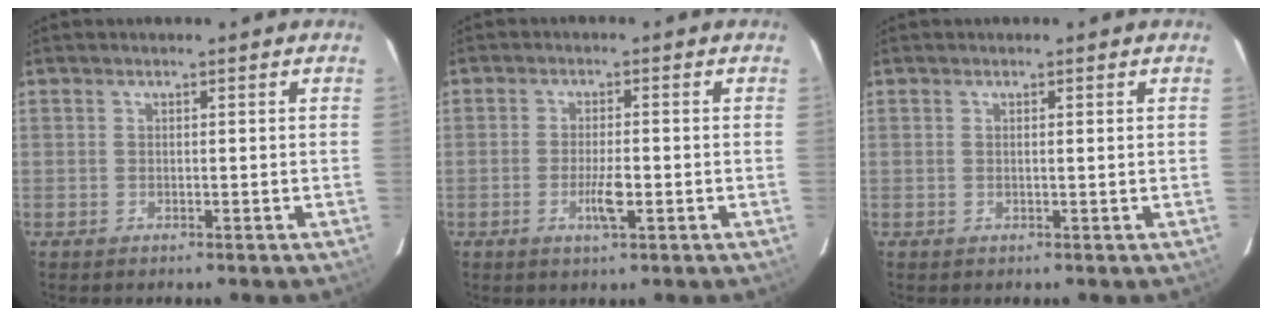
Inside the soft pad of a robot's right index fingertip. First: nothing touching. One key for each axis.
{"total": 3.8, "fx": -1.3, "fy": 0.4, "fz": 3.6, "tx": -0.069, "ty": -0.003, "tz": -0.022}
{"total": 0.6, "fx": 0.2, "fy": 0.0, "fz": 0.5, "tx": -0.011, "ty": 0.002, "tz": 0.002}